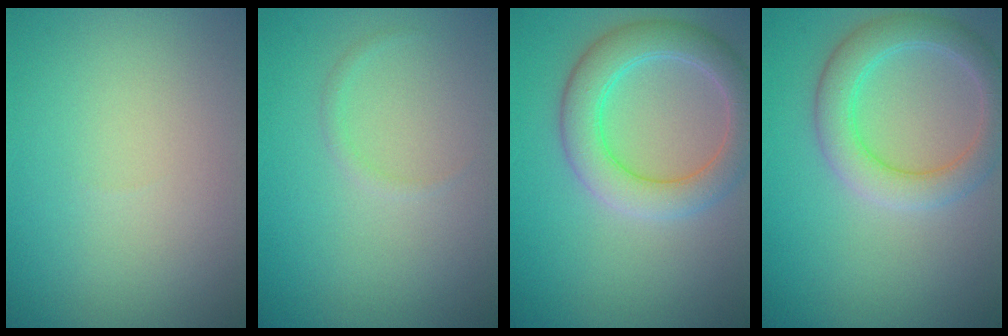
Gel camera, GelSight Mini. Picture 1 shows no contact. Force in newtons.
{"total": 0.7, "press": 0.7, "slide": 0.1}
{"total": 5.3, "press": 5.3, "slide": 0.5}
{"total": 4.5, "press": 4.5, "slide": 0.3}